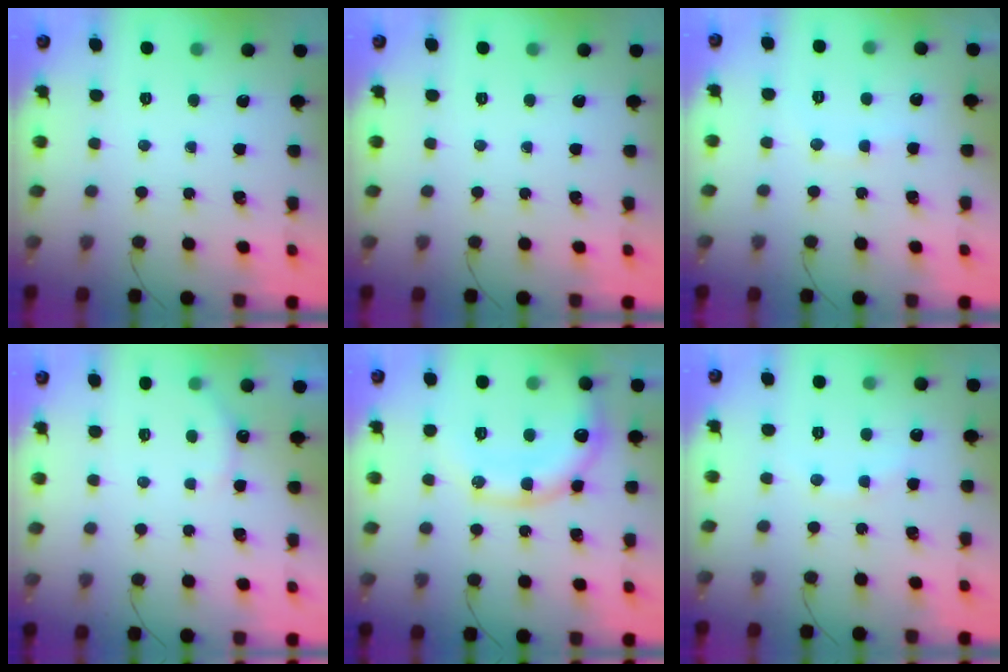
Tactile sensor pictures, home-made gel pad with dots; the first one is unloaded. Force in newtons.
{"total": 0.0}
{"total": 6.8, "press": 6.7, "slide": 1.2}
{"total": 4.7, "press": 4.6, "slide": 0.9}
{"total": 18.8, "press": 18.6, "slide": 2.7}
{"total": 5.4, "press": 5.3, "slide": 1.2}